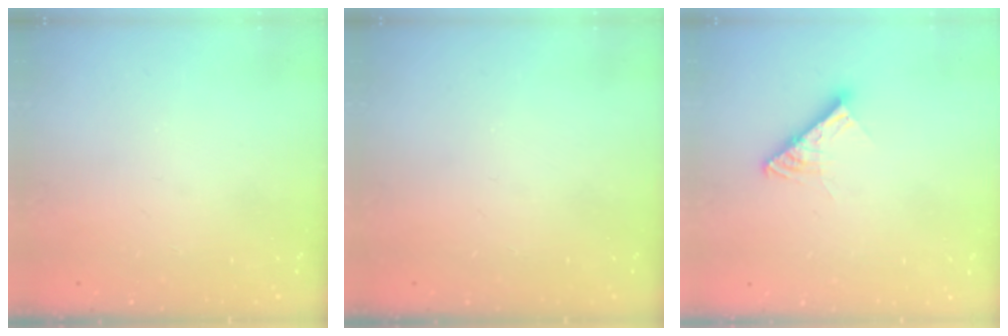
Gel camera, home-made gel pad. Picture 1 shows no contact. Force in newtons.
{"total": 0.0}
{"total": 9.5, "press": 9.4, "slide": 1.0}